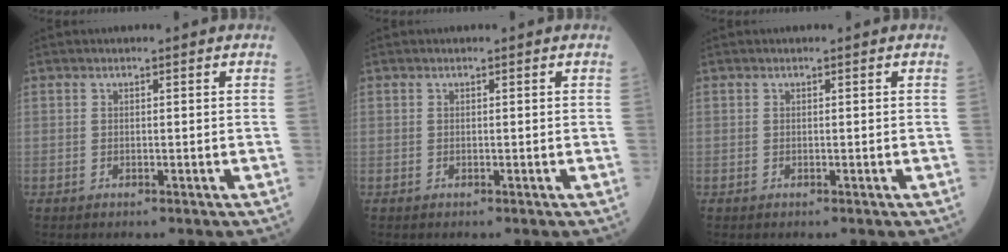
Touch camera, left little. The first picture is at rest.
{"total": 0.0}
{"total": 0.0}